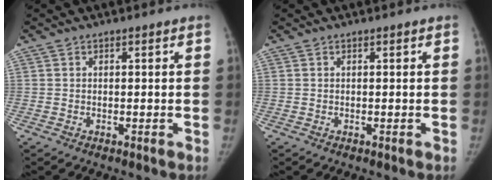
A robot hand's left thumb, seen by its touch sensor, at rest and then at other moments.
{"total": 0.0}